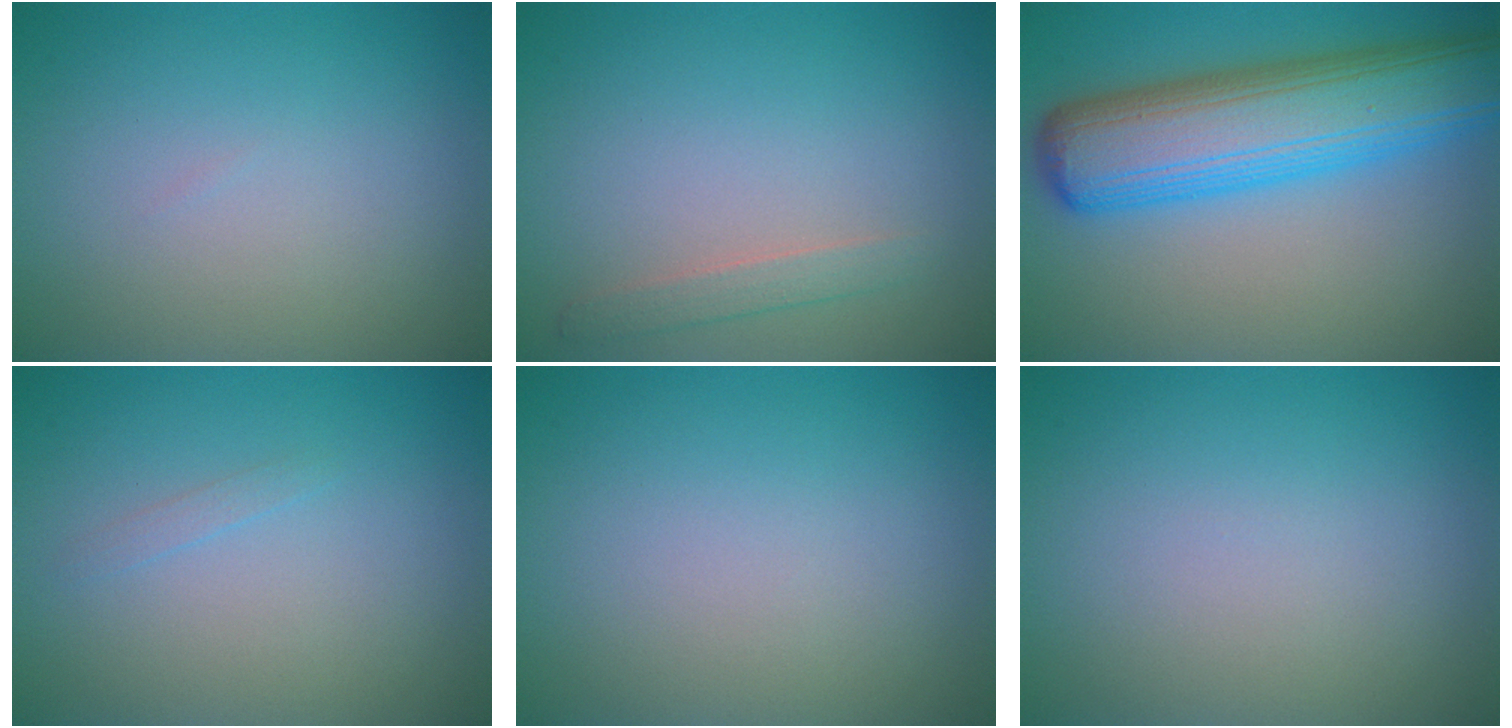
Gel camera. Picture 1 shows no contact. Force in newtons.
{"total": 1.4, "press": 1.4, "slide": 0.0}
{"total": 10.9, "press": 10.8, "slide": 0.3}
{"total": 0.5, "press": 0.5, "slide": 0.1}
{"total": 0.0}
{"total": 0.0}